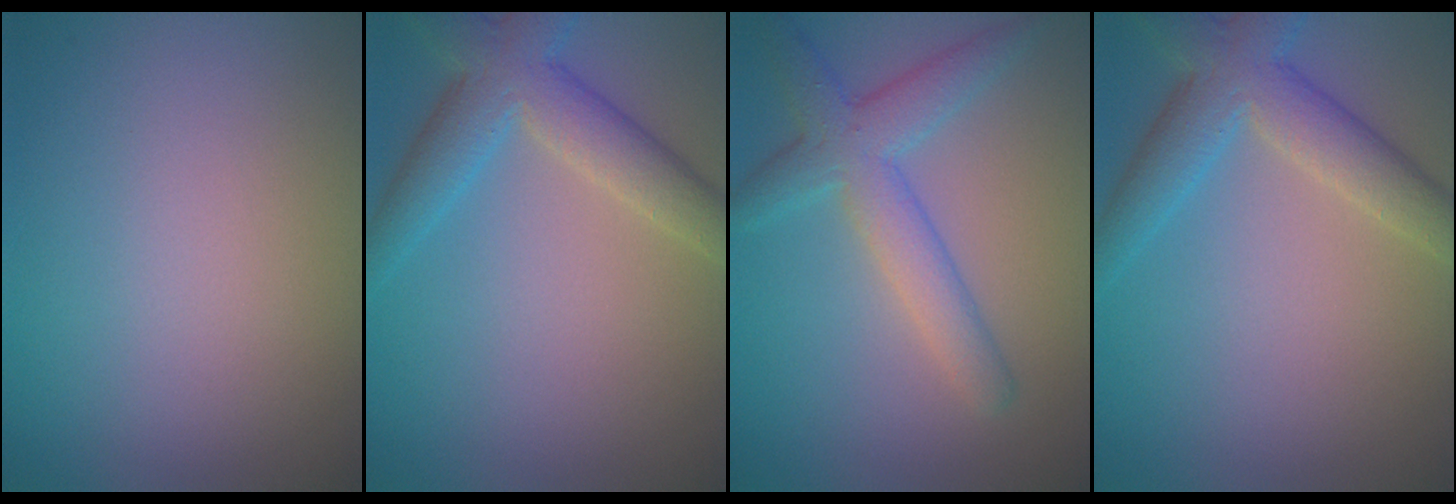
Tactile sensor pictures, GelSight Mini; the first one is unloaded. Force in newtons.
{"total": 5.2, "press": 5.2, "slide": 0.3}
{"total": 4.3, "press": 4.3, "slide": 0.2}
{"total": 5.2, "press": 5.2, "slide": 0.3}